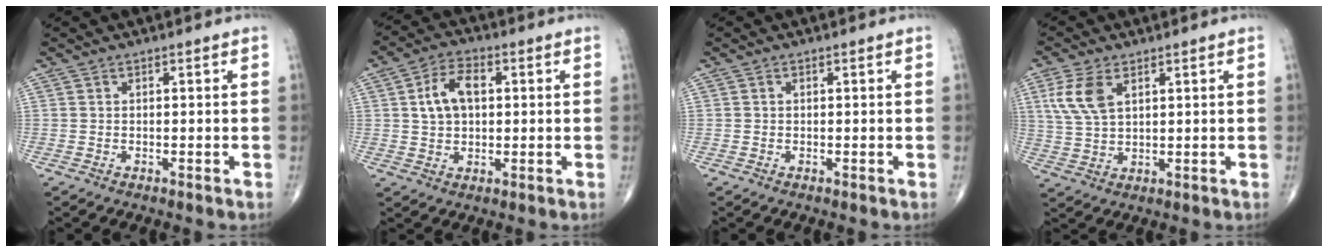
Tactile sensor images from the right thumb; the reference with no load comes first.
{"total": 8.1, "force": [1.5, 5.1, 6.1], "torque": [-0.100, 0.011, 0.025]}
{"total": 0.0}
{"total": 7.5, "force": [3.0, 4.0, 5.5], "torque": [-0.122, -0.001, 0.065]}